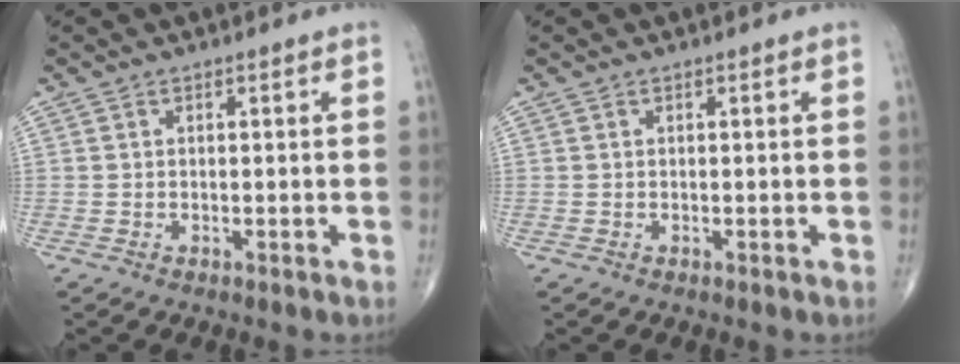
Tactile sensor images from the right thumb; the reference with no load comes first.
{"total": 0.0}